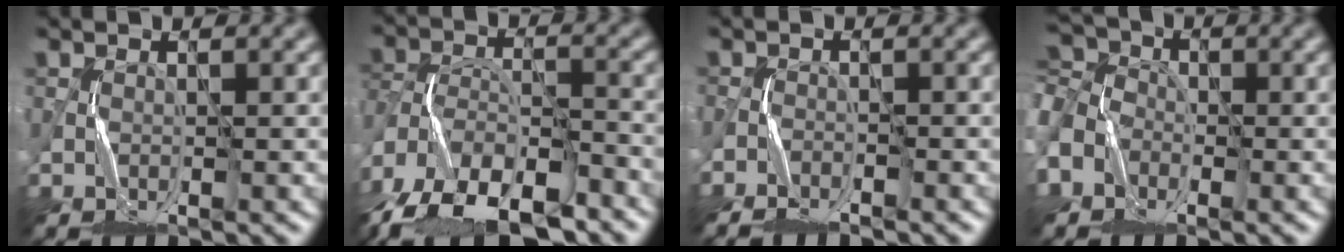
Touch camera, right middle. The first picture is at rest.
{"total": 14.9, "force": [-11.6, 6.2, 7.0], "torque": [-0.130, -0.008, -0.179]}
{"total": 2.6, "force": [-2.5, 0.3, 0.8], "torque": [-0.025, -0.015, -0.050]}
{"total": 5.3, "force": [-2.4, 4.1, 2.5], "torque": [-0.065, -0.005, -0.060]}